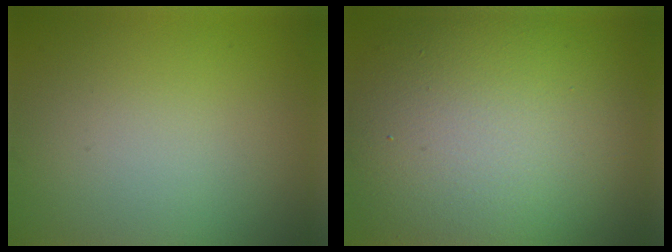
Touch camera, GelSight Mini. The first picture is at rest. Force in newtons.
{"total": 13.9, "press": 13.9, "slide": 1.1}